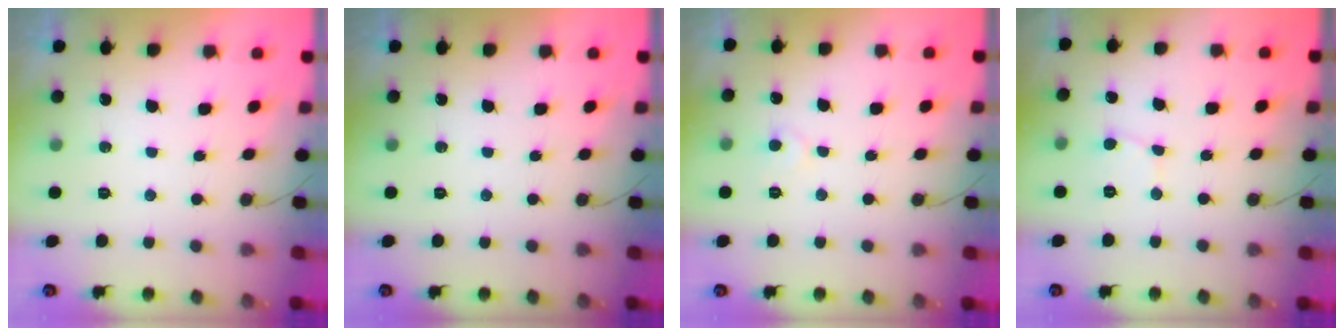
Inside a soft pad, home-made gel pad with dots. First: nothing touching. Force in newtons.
{"total": 0.0}
{"total": 5.6, "press": 5.6, "slide": 0.4}
{"total": 3.1, "press": 3.1, "slide": 0.3}